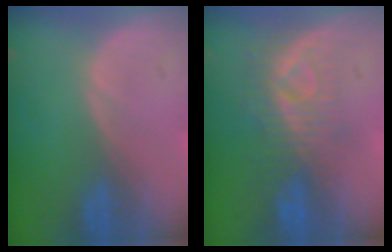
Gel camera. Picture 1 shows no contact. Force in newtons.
{"total": 8.3, "press": 7.4, "slide": 3.7}